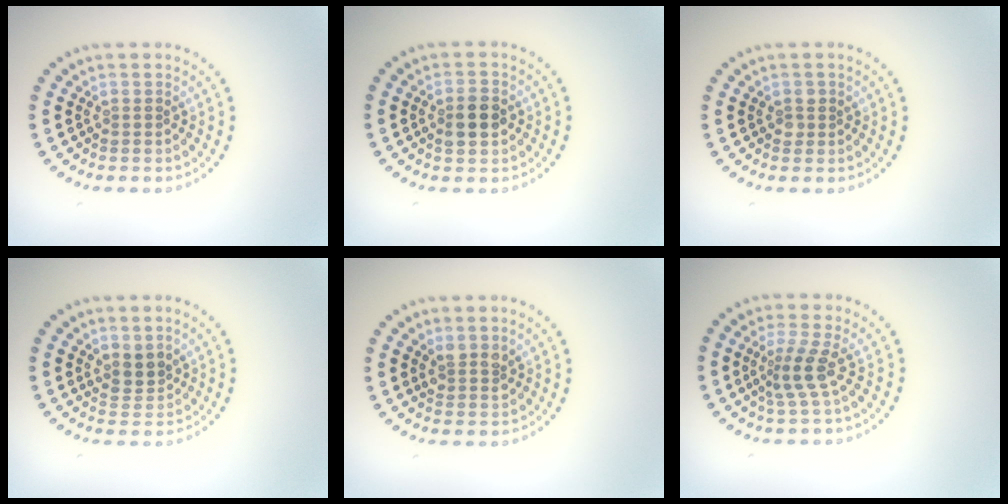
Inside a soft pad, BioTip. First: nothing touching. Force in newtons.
{"total": 2.8, "press": 2.8, "slide": 0.2}
{"total": 1.0, "press": 0.9, "slide": 0.2}
{"total": 2.0, "press": 1.6, "slide": 1.2}
{"total": 1.8, "press": 1.5, "slide": 1.1}
{"total": 2.6, "press": 1.7, "slide": 1.9}